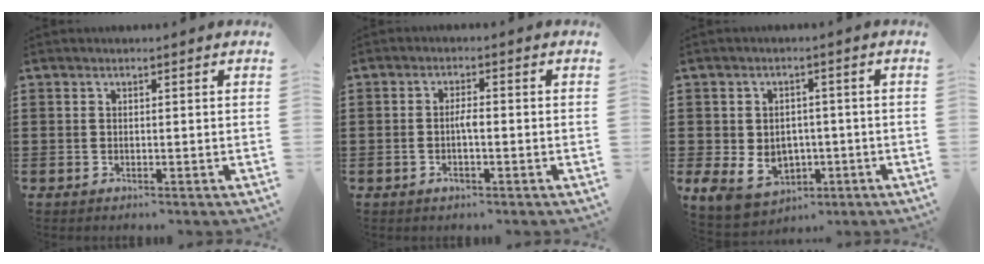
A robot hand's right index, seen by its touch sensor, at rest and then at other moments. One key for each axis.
{"total": 2.5, "fx": -0.6, "fy": 0.7, "fz": 2.3, "tx": -0.050, "ty": 0.001, "tz": -0.015}
{"total": 5.7, "fx": -1.1, "fy": 4.9, "fz": 2.7, "tx": -0.073, "ty": -0.001, "tz": -0.023}